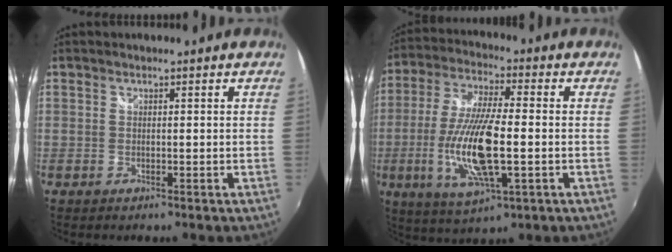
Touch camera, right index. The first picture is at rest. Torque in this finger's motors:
{"motor_torque": [2.14, 0.00, 0.57, 0.21]}